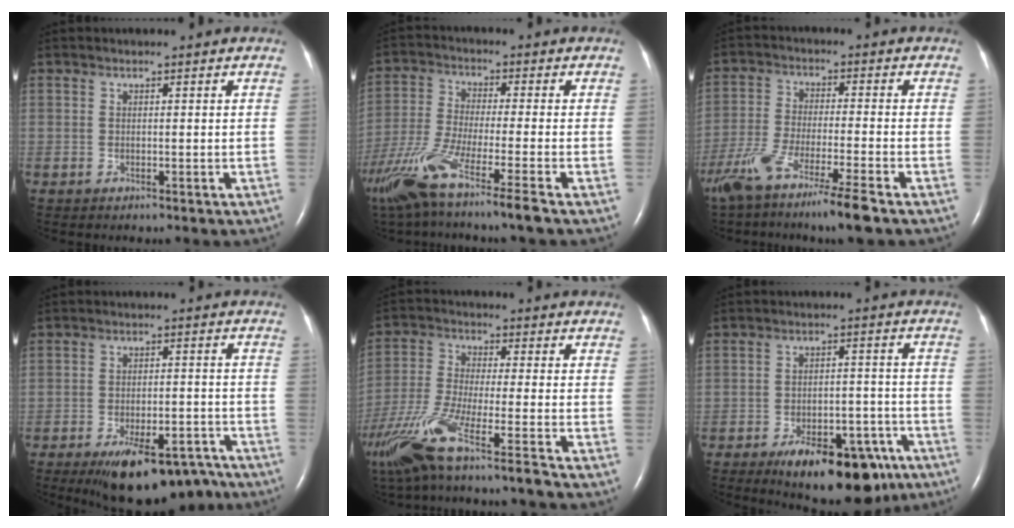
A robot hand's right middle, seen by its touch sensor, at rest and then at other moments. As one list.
[{"total": 14.6, "force": [-10.0, -0.6, 10.7], "torque": [-0.234, -0.048, -0.188]}, {"total": 11.5, "force": [-8.2, -0.6, 8.0], "torque": [-0.151, -0.035, -0.143]}, {"total": 13.3, "force": [-9.8, 5.1, 7.4], "torque": [-0.099, 0.004, -0.144]}, {"total": 15.3, "force": [-10.9, -0.4, 10.7], "torque": [-0.240, -0.046, -0.206]}, {"total": 14.5, "force": [-9.4, 6.1, 9.1], "torque": [-0.096, 0.015, -0.129]}]